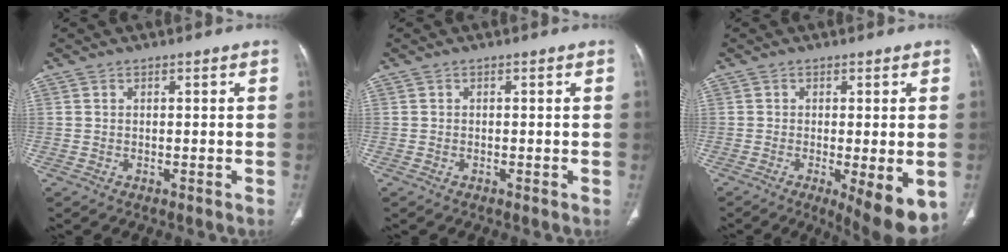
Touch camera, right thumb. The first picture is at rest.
{"total": 0.0}
{"total": 9.5, "force": [-3.0, 2.7, 8.6], "torque": [-0.115, -0.022, -0.040]}